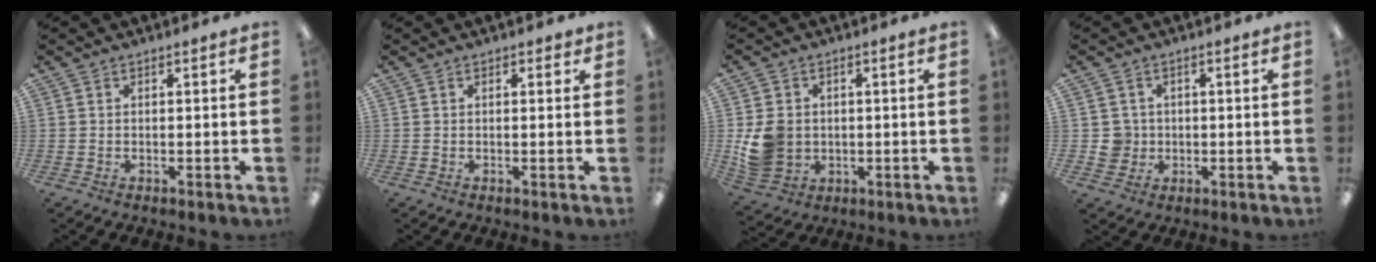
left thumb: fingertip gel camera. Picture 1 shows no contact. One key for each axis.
{"total": 0.9, "fx": 0.5, "fy": 0.6, "fz": 0.5, "tx": -0.002, "ty": 0.001, "tz": 0.007}
{"total": 8.4, "fx": -0.1, "fy": 7.4, "fz": 4.0, "tx": -0.091, "ty": 0.011, "tz": 0.002}
{"total": 4.2, "fx": 0.1, "fy": 4.2, "fz": 0.4, "tx": -0.001, "ty": 0.004, "tz": 0.000}